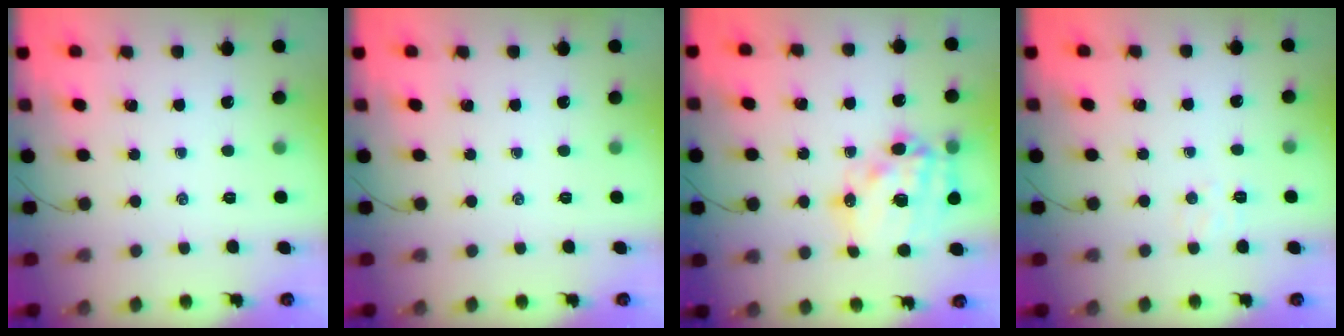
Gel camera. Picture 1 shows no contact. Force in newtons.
{"total": 0.0}
{"total": 18.3, "press": 17.8, "slide": 4.1}
{"total": 4.1, "press": 4.0, "slide": 0.8}